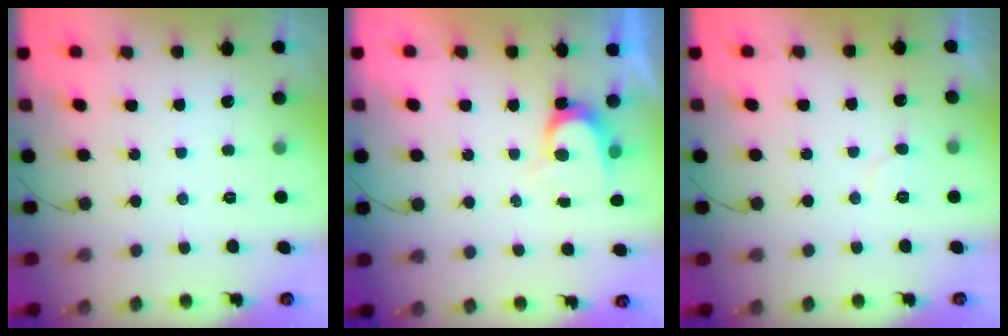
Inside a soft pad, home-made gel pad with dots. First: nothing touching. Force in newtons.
{"total": 5.6, "press": 5.6, "slide": 0.5}
{"total": 3.6, "press": 3.5, "slide": 0.4}